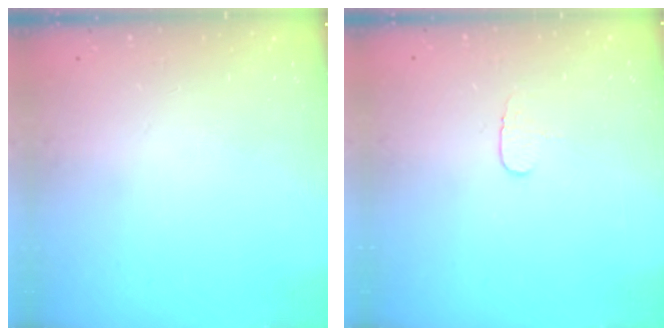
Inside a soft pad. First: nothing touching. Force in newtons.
{"total": 3.9, "press": 3.8, "slide": 0.4}